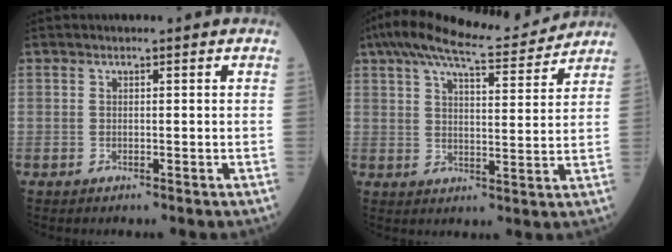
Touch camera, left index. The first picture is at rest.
{"total": 13.5, "force": [12.1, 1.3, 5.9], "torque": [-0.105, 0.015, 0.177]}